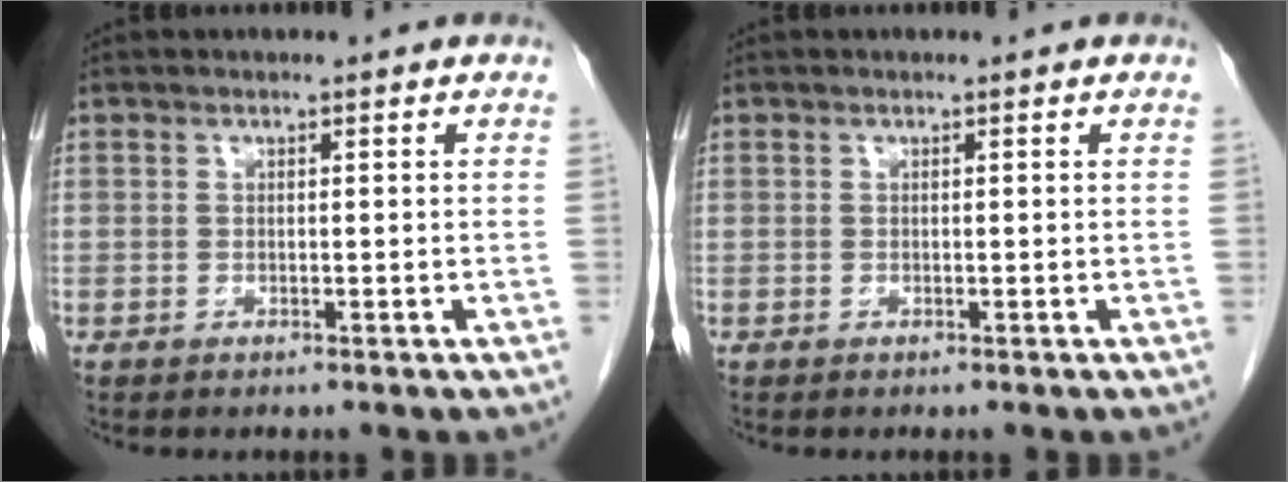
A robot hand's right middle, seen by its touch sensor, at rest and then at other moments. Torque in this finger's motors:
{"motor_torque": [0.17, -0.09, -0.05, -0.01]}